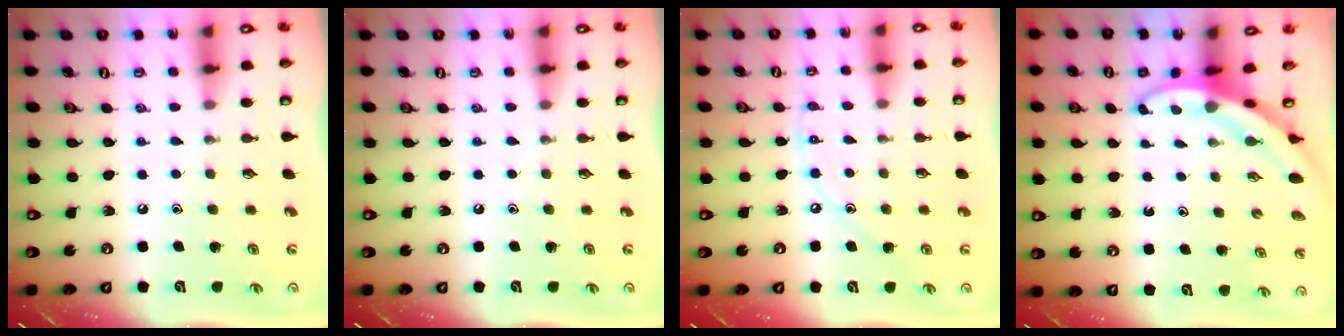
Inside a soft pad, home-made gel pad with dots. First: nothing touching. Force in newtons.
{"total": 0.0}
{"total": 7.2, "press": 7.1, "slide": 0.8}
{"total": 3.6, "press": 3.6, "slide": 0.1}